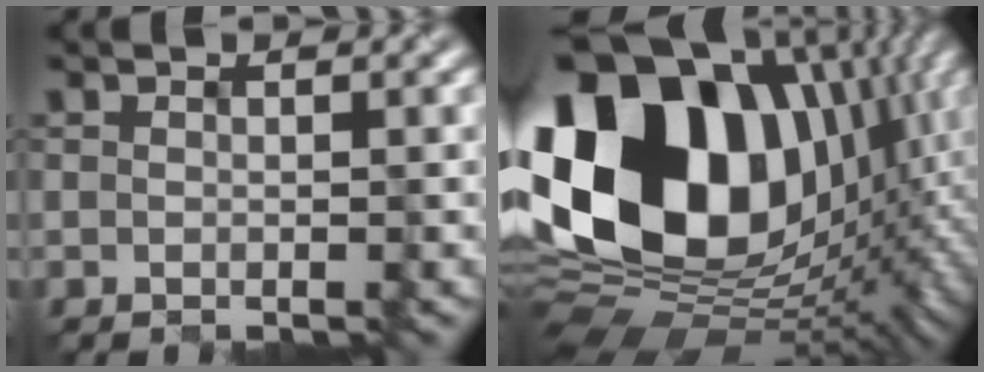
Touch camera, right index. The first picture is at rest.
{"total": 21.5, "force": [3.9, 15.0, 14.9], "torque": [-0.324, -0.008, 0.082]}